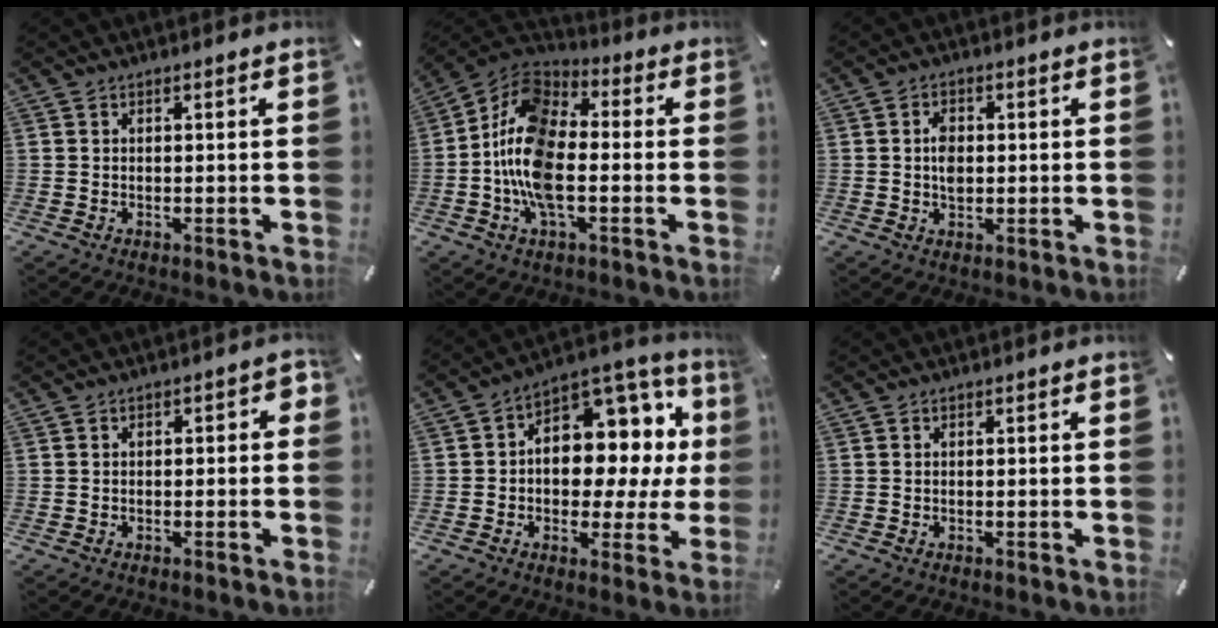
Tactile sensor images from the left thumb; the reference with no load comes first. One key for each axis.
{"total": 14.8, "fx": -3.5, "fy": 8.0, "fz": 11.9, "tx": -0.256, "ty": 0.009, "tz": -0.066}
{"total": 4.0, "fx": 0.2, "fy": 2.7, "fz": 2.9, "tx": -0.042, "ty": 0.000, "tz": -0.001}
{"total": 2.0, "fx": -0.9, "fy": 1.2, "fz": 1.4, "tx": -0.024, "ty": 0.009, "tz": -0.018}
{"total": 11.8, "fx": 1.6, "fy": 9.4, "fz": 7.1, "tx": -0.079, "ty": -0.034, "tz": 0.034}
{"total": 0.0}